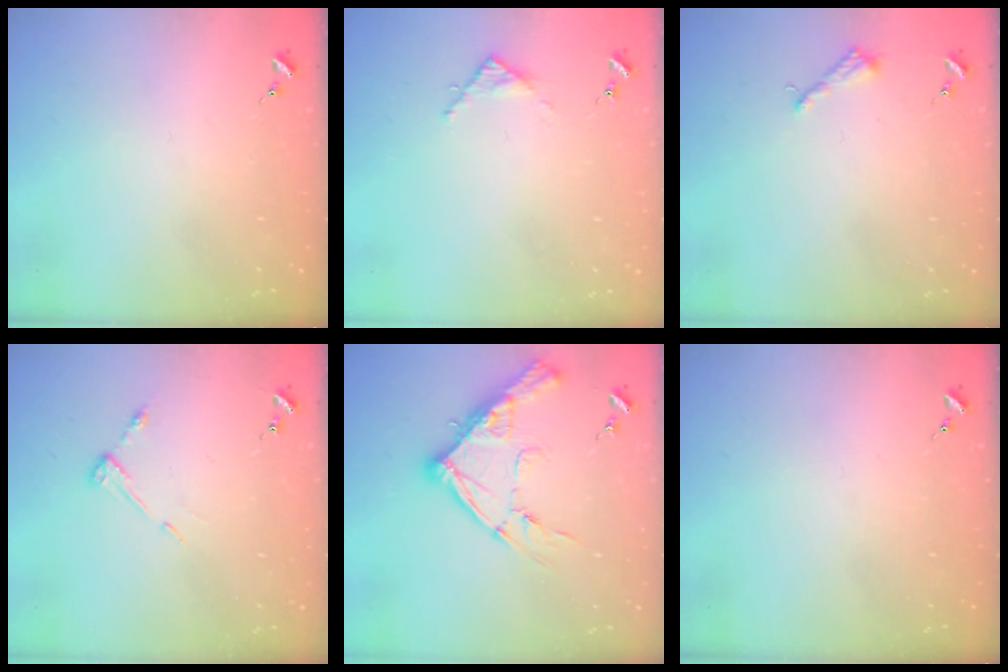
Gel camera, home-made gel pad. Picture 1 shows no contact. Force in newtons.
{"total": 3.1, "press": 3.1, "slide": 0.4}
{"total": 4.2, "press": 4.1, "slide": 0.6}
{"total": 5.0, "press": 4.9, "slide": 0.4}
{"total": 16.4, "press": 16.3, "slide": 1.4}
{"total": 0.0}